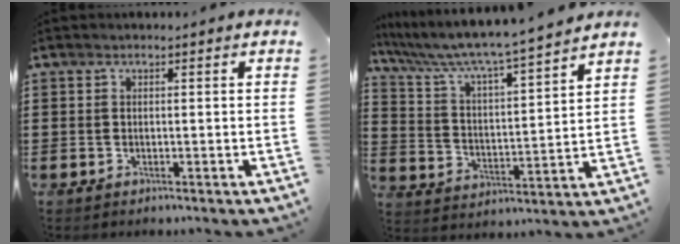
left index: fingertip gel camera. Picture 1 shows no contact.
{"total": 6.0, "force": [5.4, -0.5, 2.6], "torque": [-0.075, -0.046, 0.083]}